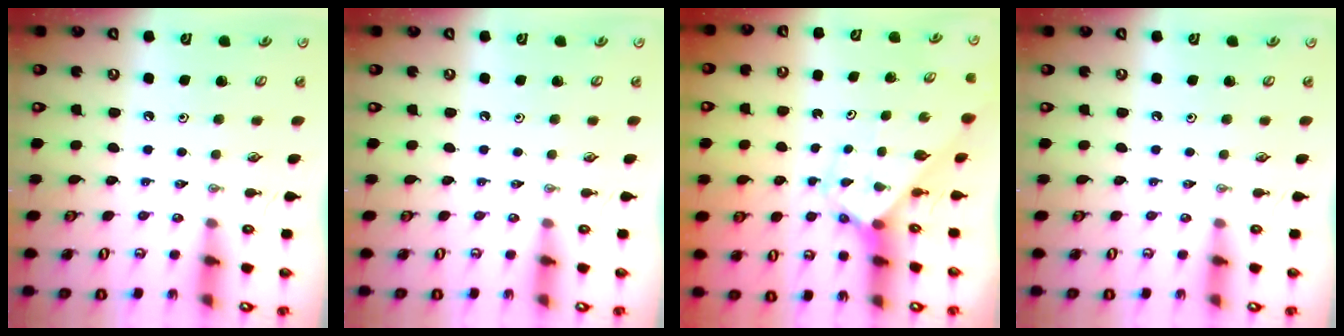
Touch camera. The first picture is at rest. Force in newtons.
{"total": 0.0}
{"total": 2.7, "press": 2.7, "slide": 0.2}
{"total": 0.0}